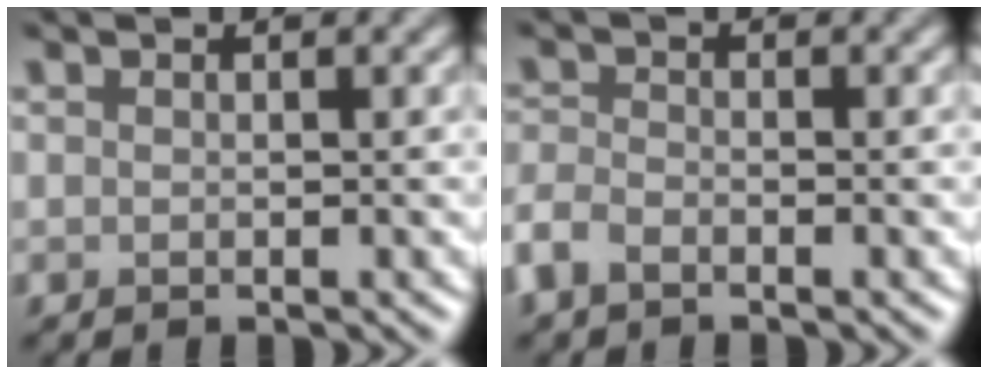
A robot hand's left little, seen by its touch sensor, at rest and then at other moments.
{"total": 2.1, "force": [-1.5, 0.9, 1.1], "torque": [-0.027, -0.001, -0.042]}